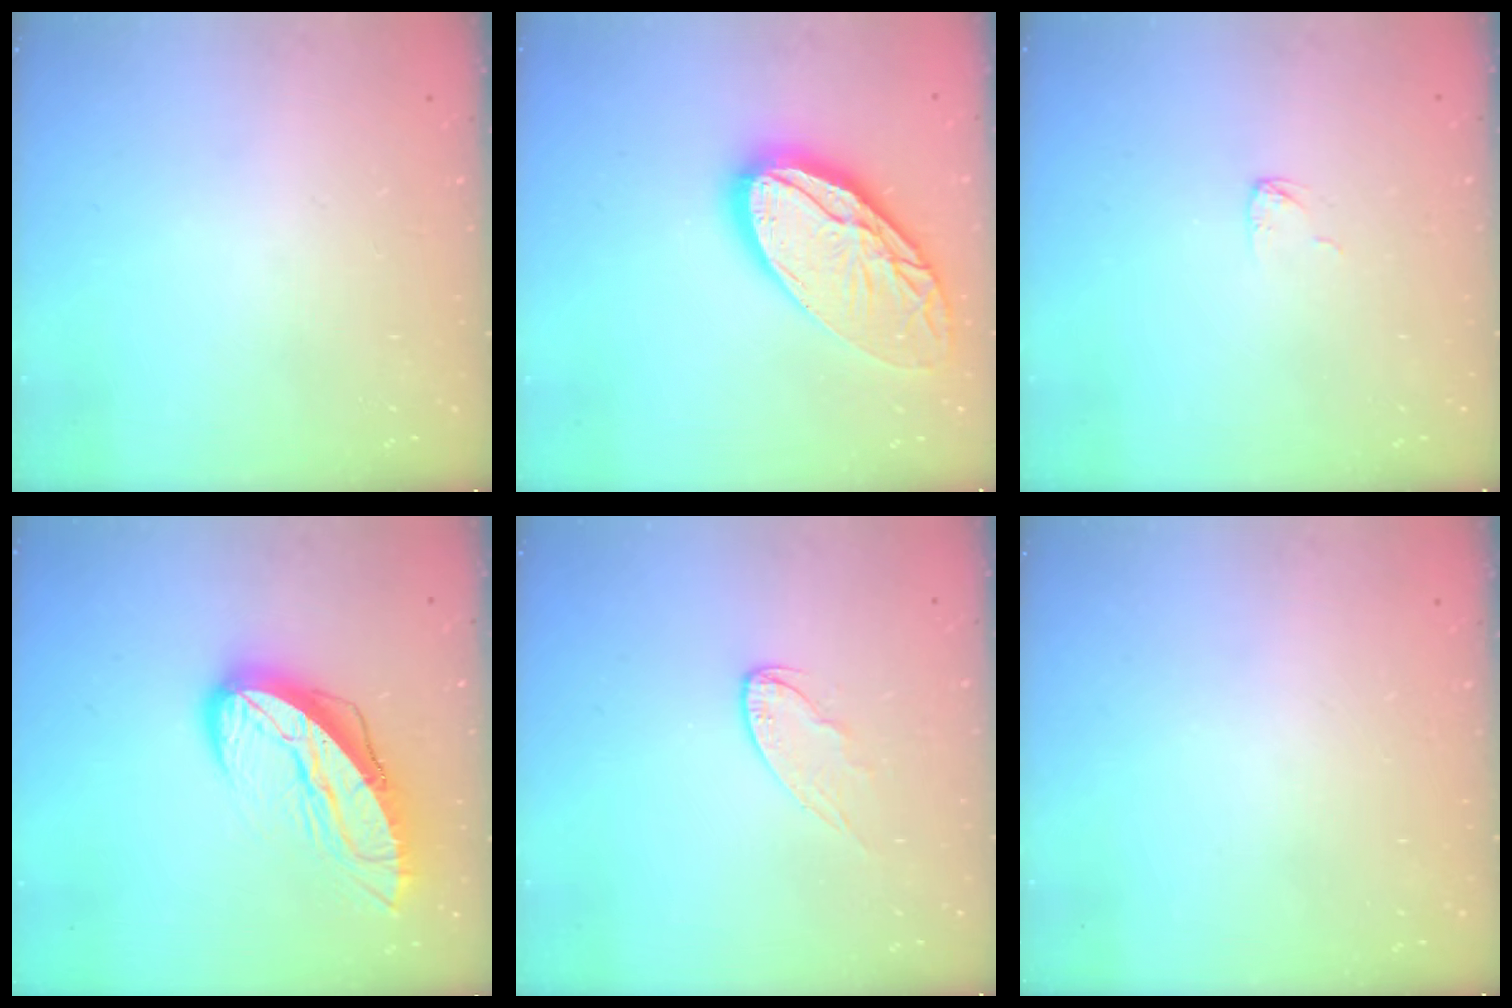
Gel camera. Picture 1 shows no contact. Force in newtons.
{"total": 21.6, "press": 21.5, "slide": 2.2}
{"total": 3.0, "press": 3.0, "slide": 0.3}
{"total": 12.4, "press": 12.3, "slide": 1.3}
{"total": 6.3, "press": 6.3, "slide": 0.6}
{"total": 0.0}